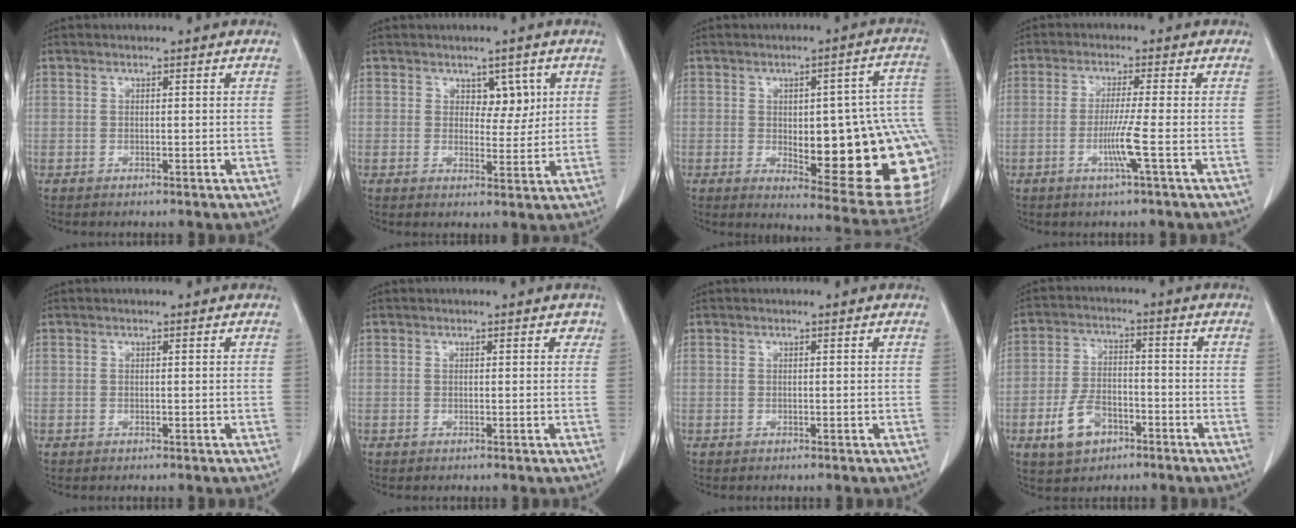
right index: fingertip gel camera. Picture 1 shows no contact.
{"total": 3.7, "force": [1.6, 2.2, 2.4], "torque": [-0.025, 0.001, 0.025]}
{"total": 23.7, "force": [-3.1, 6.2, 22.7], "torque": [-0.200, 0.014, -0.016]}
{"total": 4.9, "force": [-1.5, -1.2, 4.5], "torque": [-0.088, -0.012, -0.032]}
{"total": 0.0}
{"total": 0.9, "force": [0.5, 0.6, 0.4], "torque": [0.003, 0.002, 0.000]}
{"total": 0.0}
{"total": 7.6, "force": [-3.8, 4.5, 4.7], "torque": [-0.103, 0.005, -0.065]}